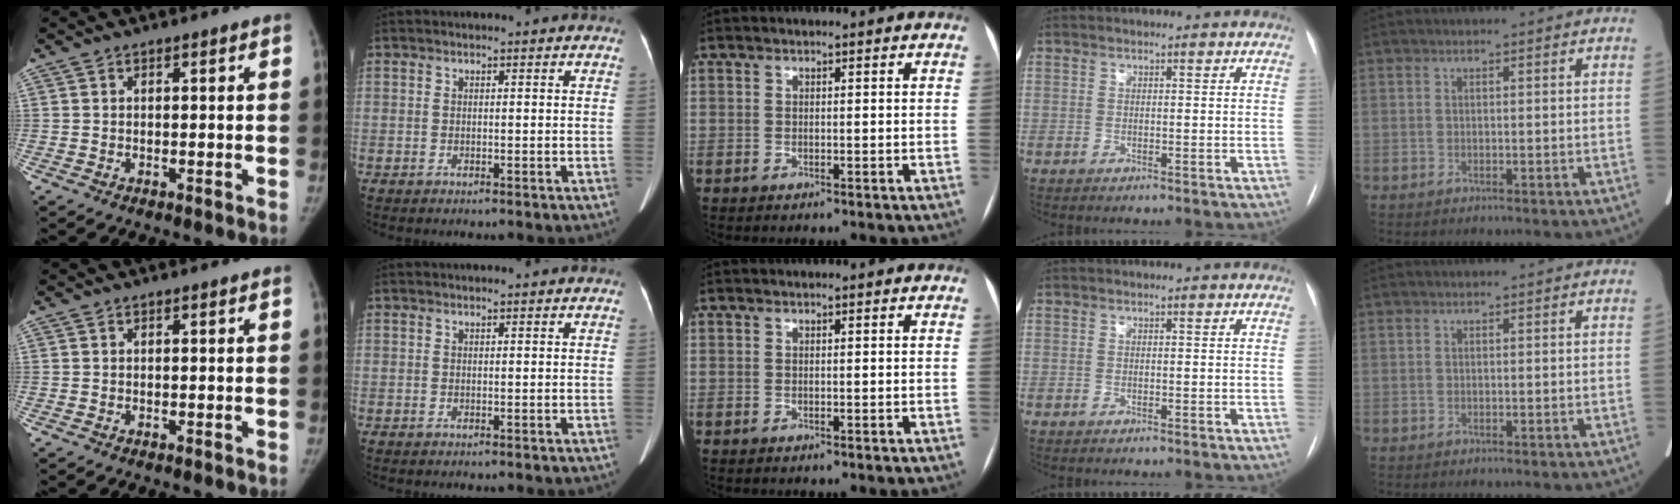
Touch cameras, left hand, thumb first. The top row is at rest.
{"index": {"total": 0.9, "force": [0.8, 0.0, 0.4], "torque": [-0.009, 0.004, 0.011]}}